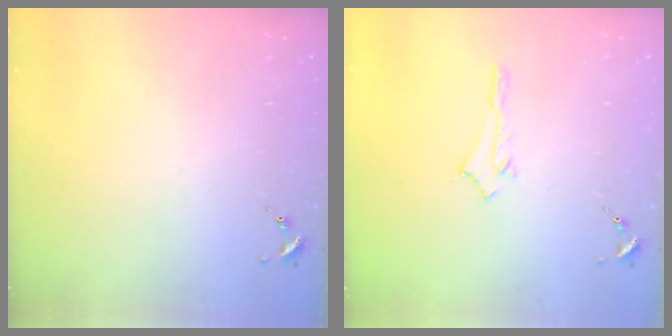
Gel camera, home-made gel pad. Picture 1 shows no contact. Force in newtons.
{"total": 2.5, "press": 2.5, "slide": 0.2}